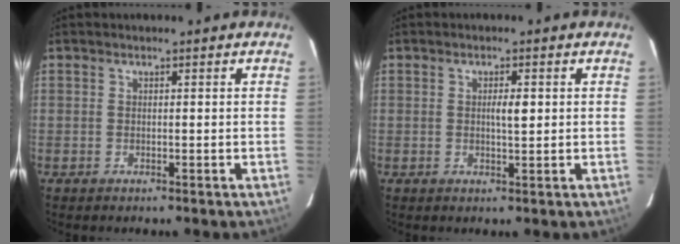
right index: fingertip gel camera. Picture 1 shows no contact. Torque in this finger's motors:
{"motor_torque": [0.45, 0.11, 0.08, 0.04]}